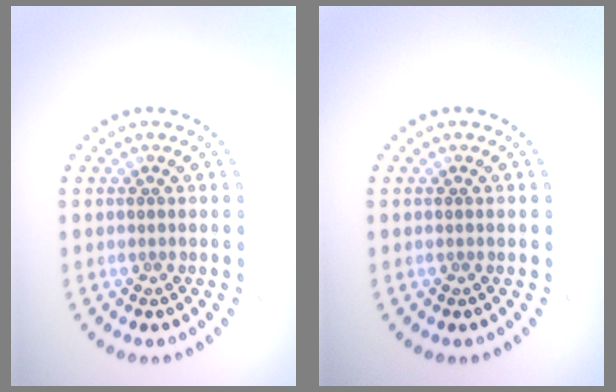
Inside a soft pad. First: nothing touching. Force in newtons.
{"total": 0.0}